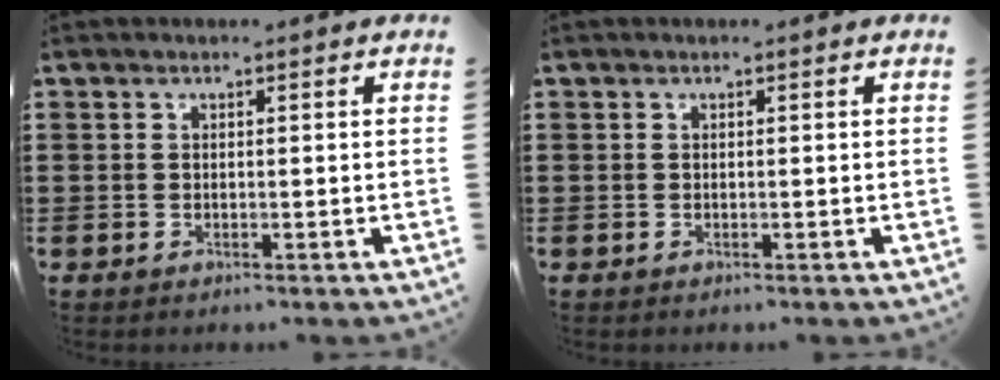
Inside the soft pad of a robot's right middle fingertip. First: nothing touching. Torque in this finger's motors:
{"motor_torque": [-2.14, 0.00, 0.04, 0.00]}